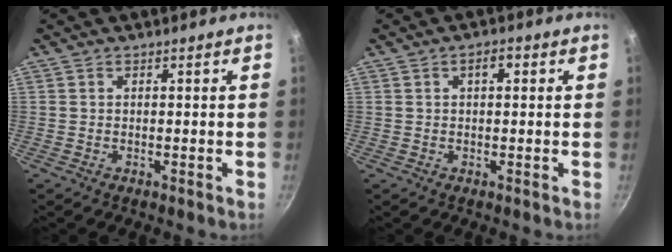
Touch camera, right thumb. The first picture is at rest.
{"total": 2.5, "force": [0.7, 1.3, 2.0], "torque": [-0.025, 0.009, 0.010]}